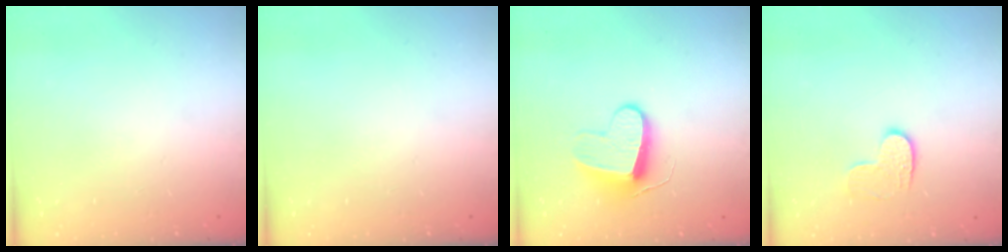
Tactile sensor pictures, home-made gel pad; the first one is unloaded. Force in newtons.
{"total": 0.0}
{"total": 9.9, "press": 9.8, "slide": 0.8}
{"total": 6.2, "press": 6.2, "slide": 0.3}